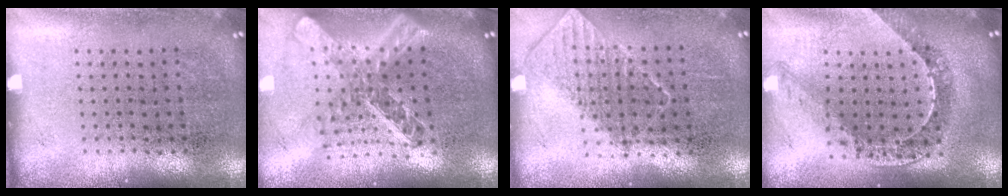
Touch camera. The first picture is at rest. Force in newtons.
{"total": 2.4, "press": 1.9, "slide": 1.5}
{"total": 0.8, "press": 0.7, "slide": 0.2}
{"total": 0.7, "press": 0.7, "slide": 0.1}